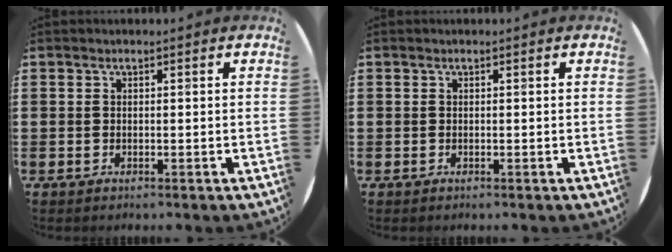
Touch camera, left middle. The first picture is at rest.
{"total": 0.0}